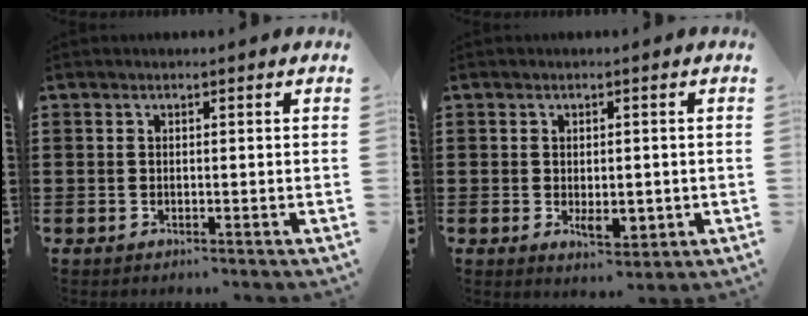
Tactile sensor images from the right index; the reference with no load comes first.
{"total": 3.2, "force": [-0.6, 1.6, 2.7], "torque": [-0.040, -0.001, -0.010]}